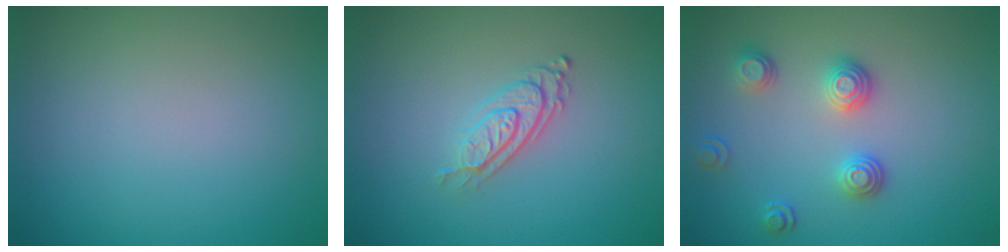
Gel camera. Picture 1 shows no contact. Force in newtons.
{"total": 2.8, "press": 2.0, "slide": 1.9}
{"total": 2.9, "press": 2.5, "slide": 1.5}